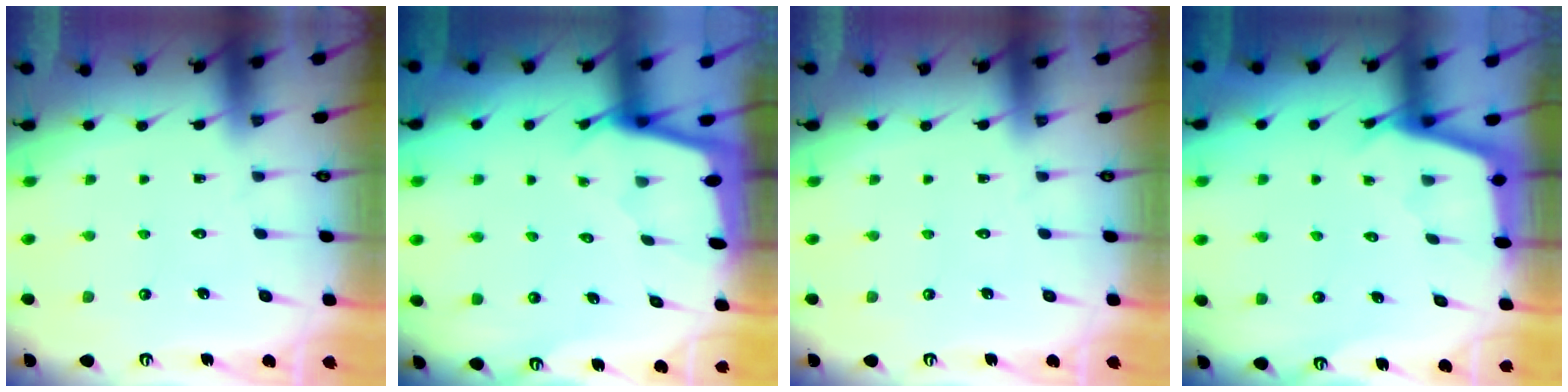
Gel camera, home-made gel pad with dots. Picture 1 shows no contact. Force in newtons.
{"total": 1.6, "press": 1.6, "slide": 0.2}
{"total": 0.0}
{"total": 2.9, "press": 2.9, "slide": 0.3}